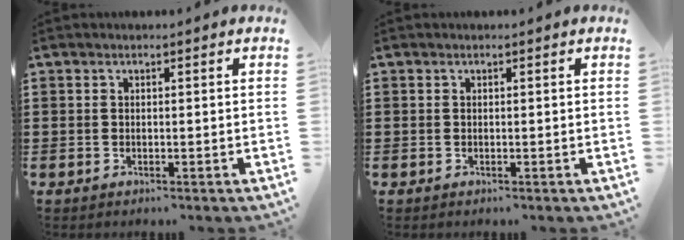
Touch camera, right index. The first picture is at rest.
{"total": 0.0}